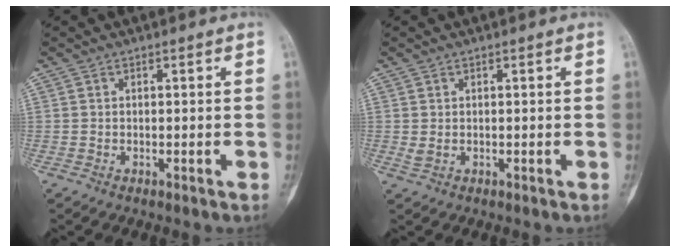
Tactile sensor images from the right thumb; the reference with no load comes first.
{"total": 1.0, "force": [0.1, 0.6, 0.8], "torque": [-0.016, 0.003, 0.008]}